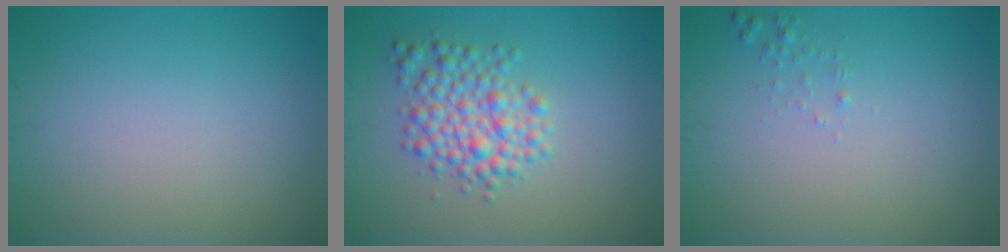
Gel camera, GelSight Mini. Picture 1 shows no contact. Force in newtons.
{"total": 4.1, "press": 4.1, "slide": 0.1}
{"total": 0.6, "press": 0.6, "slide": 0.0}